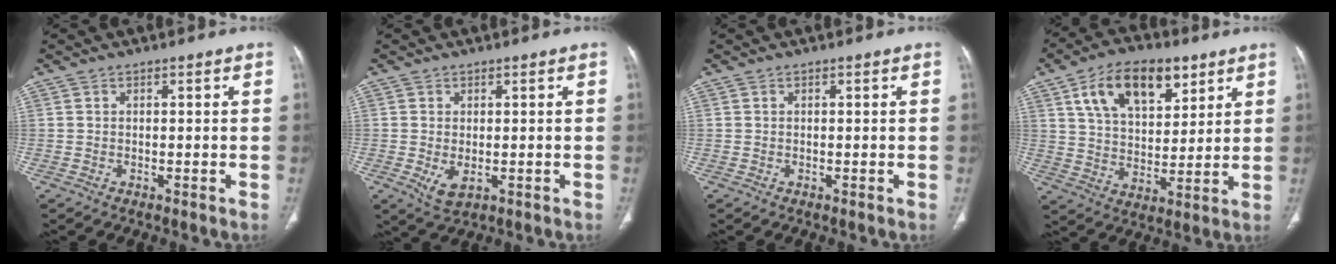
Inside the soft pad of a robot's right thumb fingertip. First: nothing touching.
{"total": 3.6, "force": [-0.7, 2.1, 2.8], "torque": [-0.054, -0.010, 0.000]}
{"total": 0.0}
{"total": 16.0, "force": [8.2, 9.0, 10.5], "torque": [-0.137, -0.024, 0.146]}